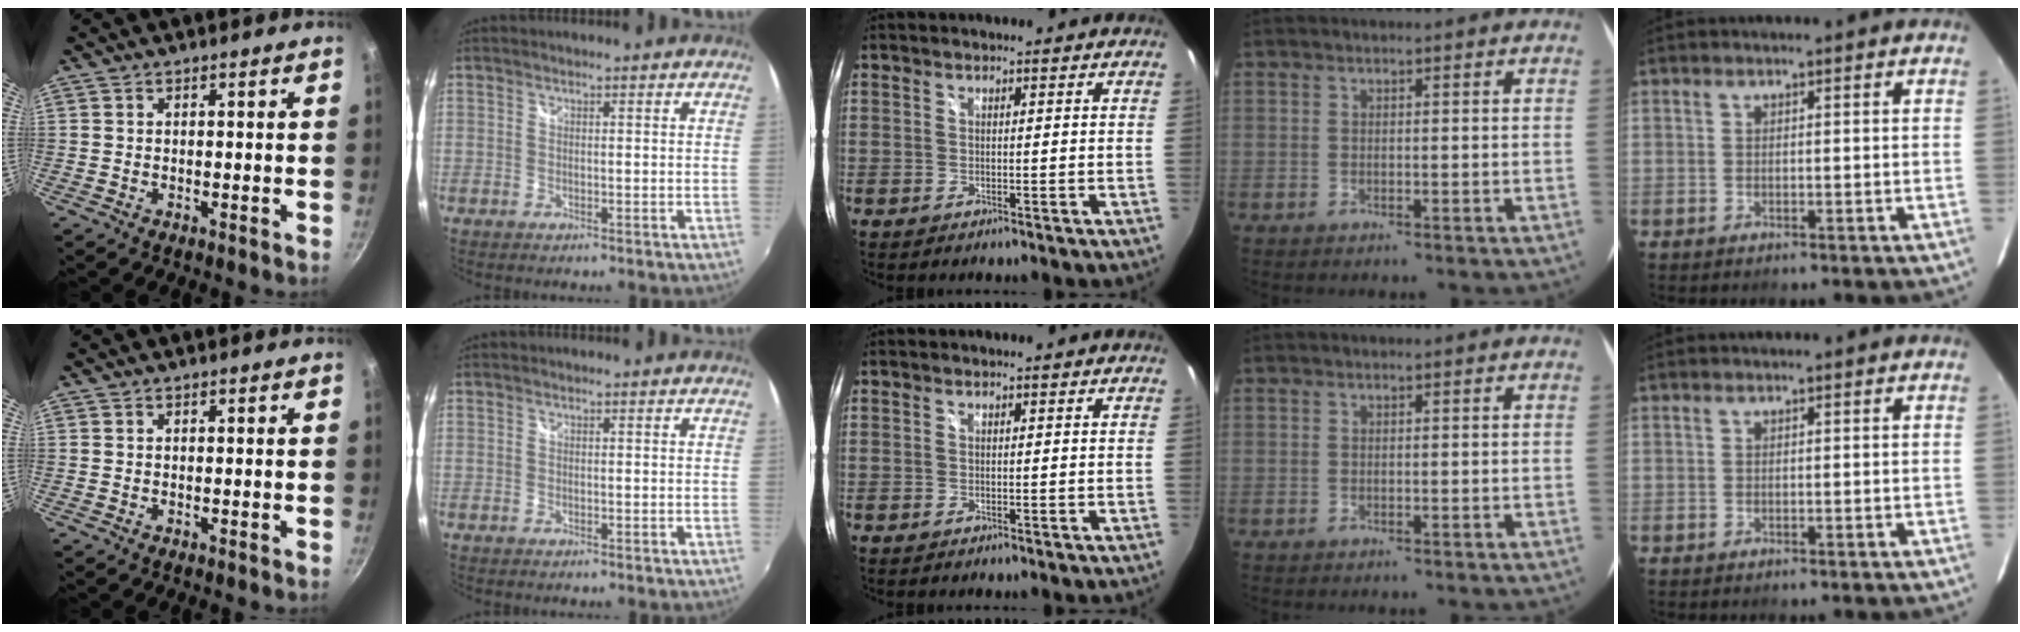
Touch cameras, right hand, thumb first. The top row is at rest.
{}